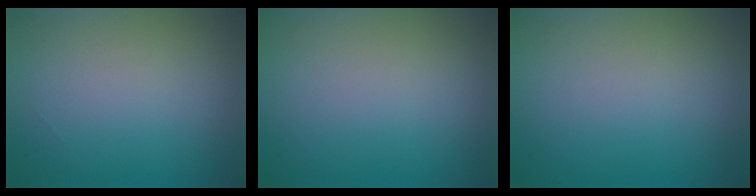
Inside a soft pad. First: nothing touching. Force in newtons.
{"total": 0.0}
{"total": 0.0}